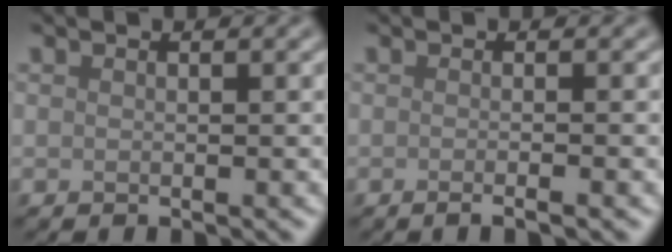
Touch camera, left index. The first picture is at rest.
{"total": 2.2, "force": [-0.6, 0.7, 2.0], "torque": [-0.010, -0.002, -0.015]}